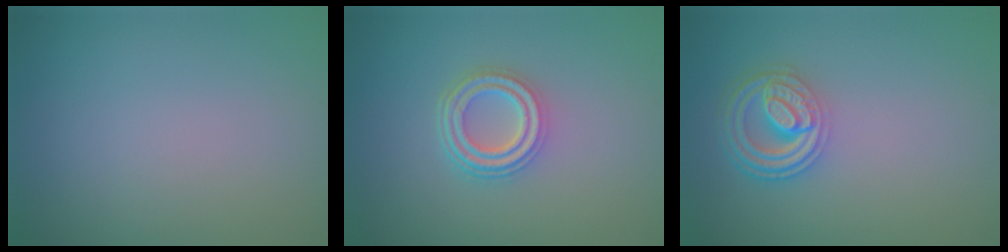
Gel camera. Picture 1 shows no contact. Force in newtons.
{"total": 4.0, "press": 3.1, "slide": 2.5}
{"total": 4.5, "press": 3.5, "slide": 2.8}